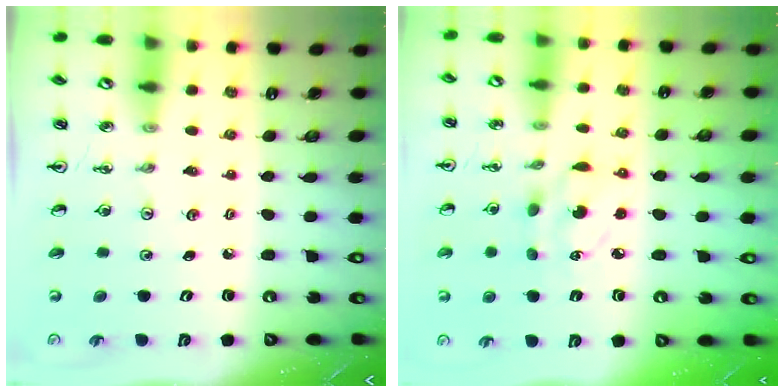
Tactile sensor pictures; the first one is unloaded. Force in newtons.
{"total": 7.5, "press": 7.5, "slide": 0.3}